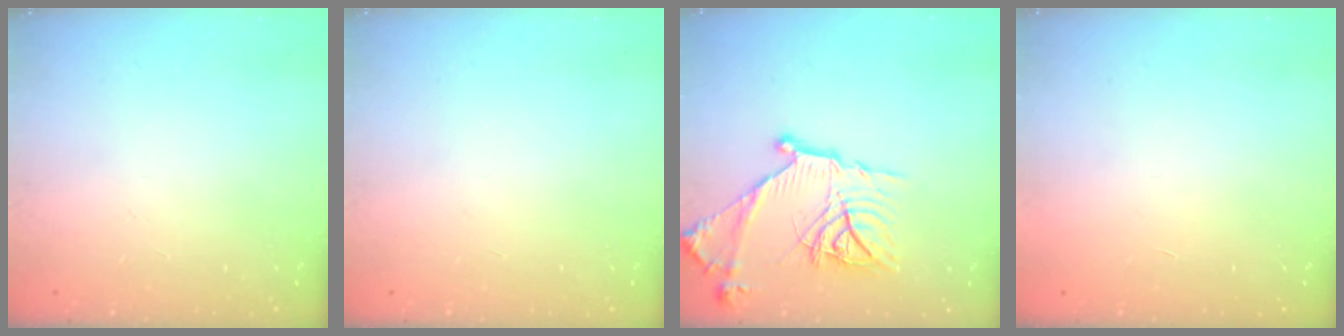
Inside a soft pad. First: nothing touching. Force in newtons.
{"total": 0.0}
{"total": 17.4, "press": 17.4, "slide": 0.5}
{"total": 1.7, "press": 1.7, "slide": 0.1}